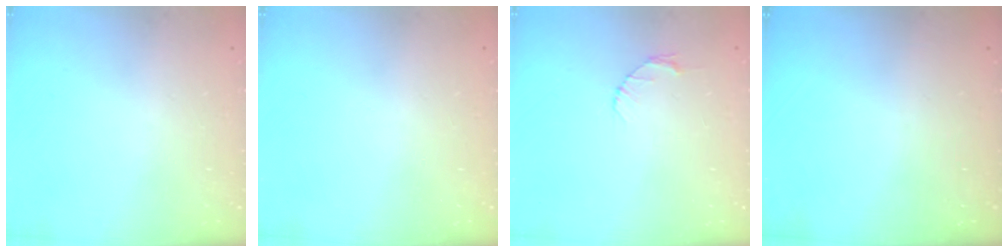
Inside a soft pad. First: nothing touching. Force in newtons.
{"total": 0.0}
{"total": 2.6, "press": 2.6, "slide": 0.3}
{"total": 0.0}